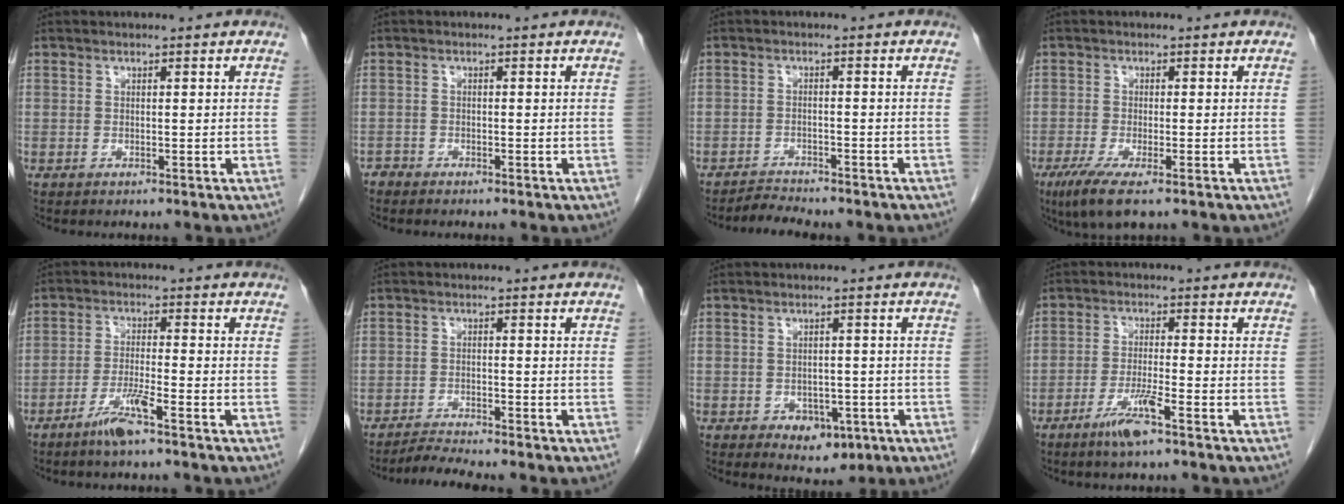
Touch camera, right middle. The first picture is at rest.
{"total": 0.9, "force": [-0.8, 0.2, -0.2], "torque": [0.002, -0.001, -0.017]}
{"total": 2.9, "force": [-2.9, 0.0, 0.2], "torque": [-0.009, -0.013, -0.047]}
{"total": 5.5, "force": [-3.3, 0.7, 4.4], "torque": [-0.089, -0.020, -0.056]}
{"total": 4.9, "force": [-3.3, -0.2, 3.6], "torque": [-0.072, -0.008, -0.067]}
{"total": 3.4, "force": [-3.2, -1.1, 0.5], "torque": [-0.021, -0.019, -0.057]}
{"total": 4.6, "force": [-2.1, 2.9, 2.9], "torque": [-0.037, 0.000, -0.017]}
{"total": 5.1, "force": [-3.2, -0.2, 4.0], "torque": [-0.079, -0.009, -0.064]}